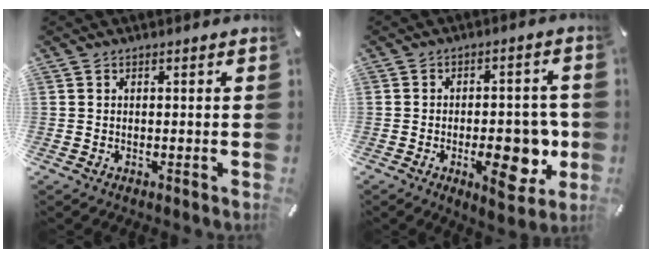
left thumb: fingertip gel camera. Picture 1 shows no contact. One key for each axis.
{"total": 14.3, "fx": -3.2, "fy": 6.8, "fz": 12.2, "tx": -0.148, "ty": 0.002, "tz": -0.039}